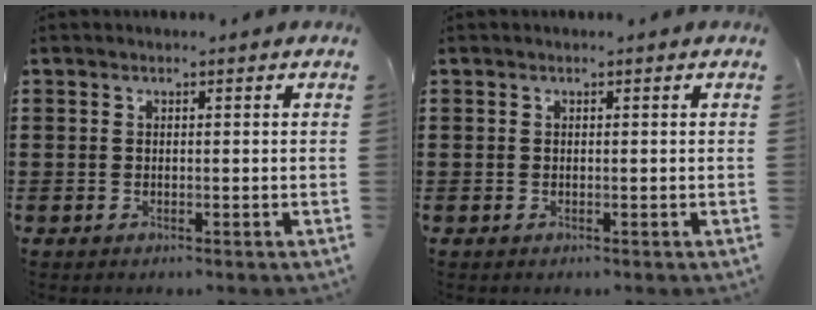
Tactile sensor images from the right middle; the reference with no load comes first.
{"total": 0.0}